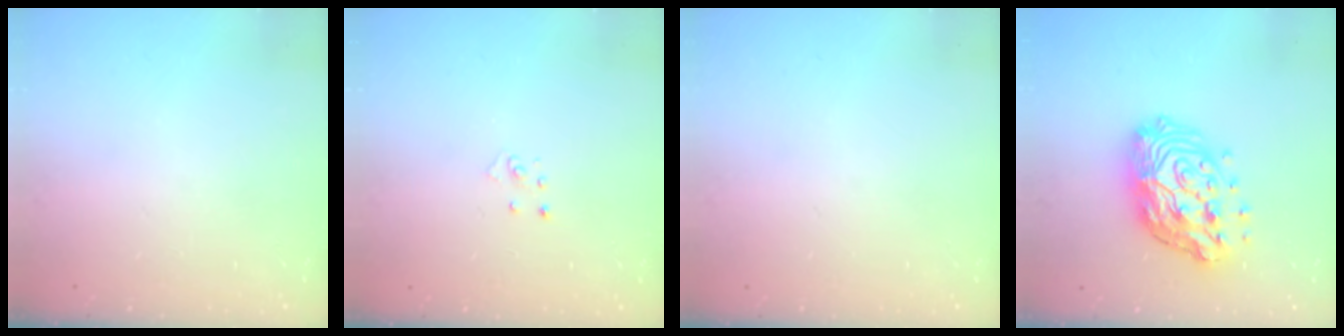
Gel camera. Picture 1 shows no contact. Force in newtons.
{"total": 2.8, "press": 2.8, "slide": 0.3}
{"total": 0.0}
{"total": 18.3, "press": 18.2, "slide": 1.8}